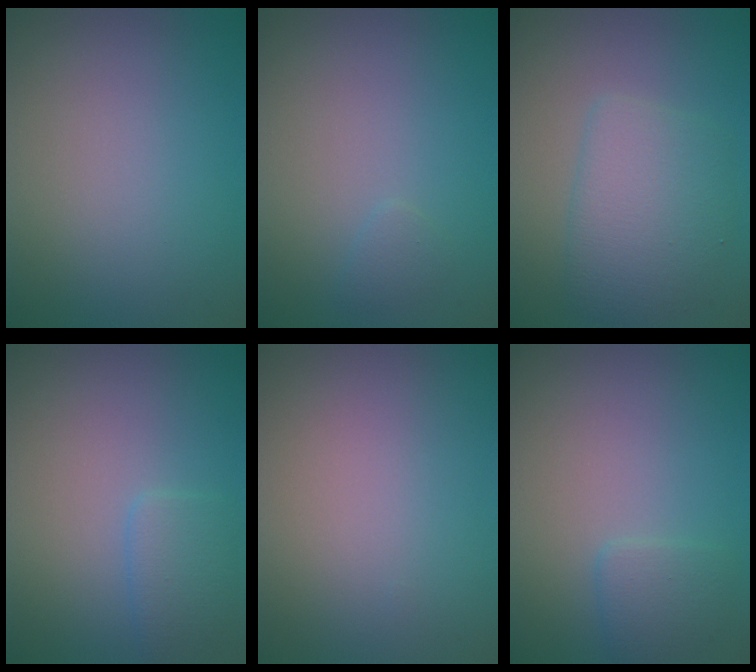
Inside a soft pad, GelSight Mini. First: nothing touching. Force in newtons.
{"total": 0.7, "press": 0.7, "slide": 0.1}
{"total": 4.3, "press": 4.3, "slide": 0.0}
{"total": 2.0, "press": 2.0, "slide": 0.1}
{"total": 0.0}
{"total": 1.6, "press": 1.6, "slide": 0.1}